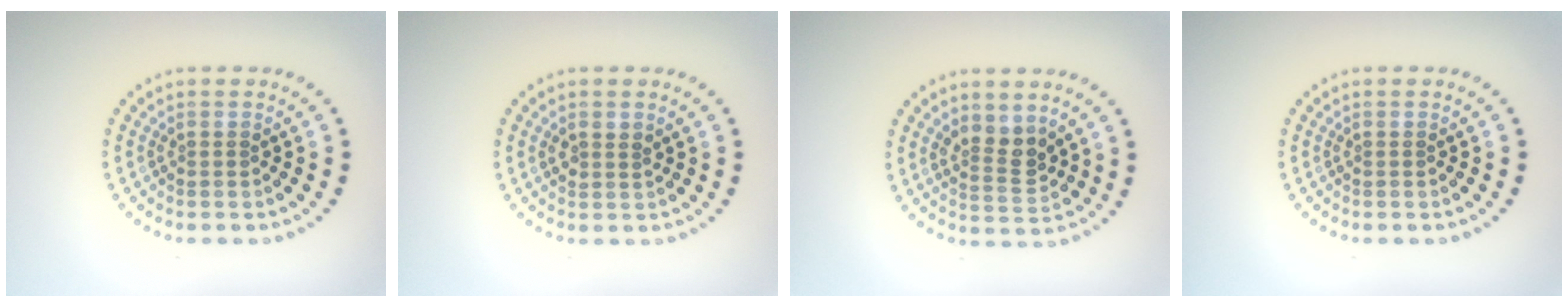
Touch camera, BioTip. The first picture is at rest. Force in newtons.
{"total": 1.2, "press": 1.1, "slide": 0.5}
{"total": 2.7, "press": 2.5, "slide": 1.1}
{"total": 0.0}